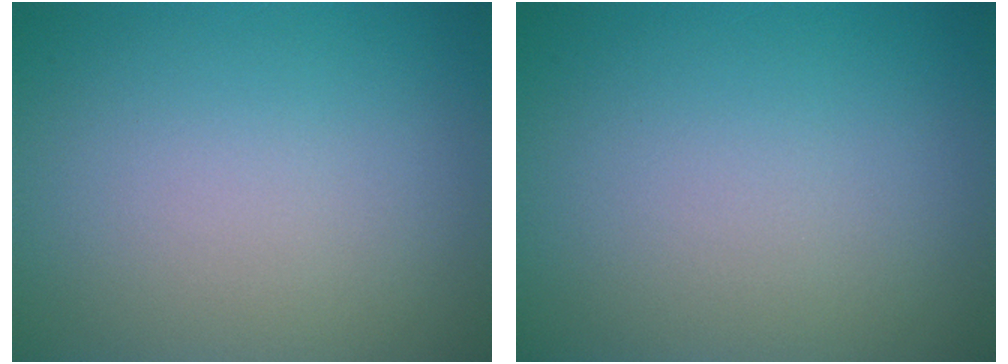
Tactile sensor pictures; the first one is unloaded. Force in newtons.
{"total": 0.0}